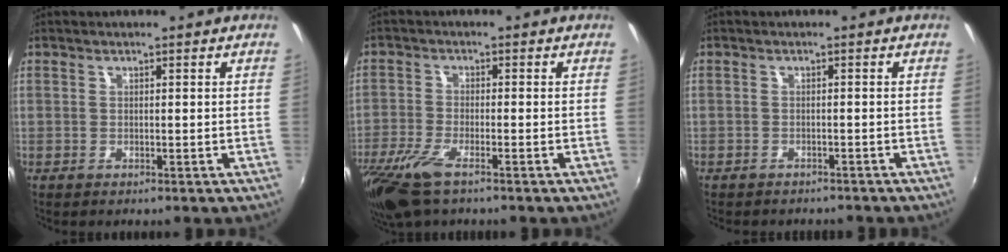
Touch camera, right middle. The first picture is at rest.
{"total": 9.7, "force": [-6.3, 2.7, 6.8], "torque": [-0.163, -0.033, -0.125]}
{"total": 4.2, "force": [-3.7, 1.3, 1.2], "torque": [-0.033, -0.014, -0.052]}